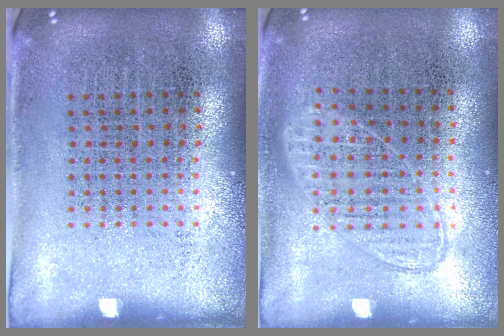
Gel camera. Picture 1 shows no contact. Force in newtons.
{"total": 0.9, "press": 0.9, "slide": 0.3}